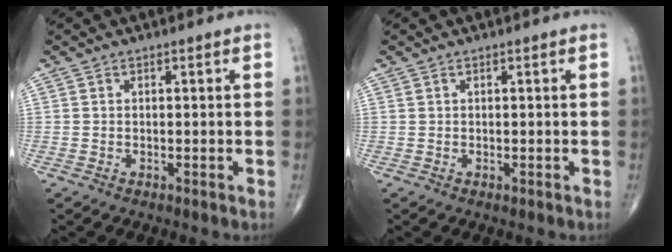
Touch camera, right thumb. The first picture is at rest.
{"total": 0.0}